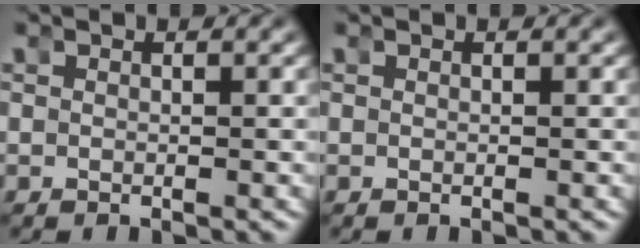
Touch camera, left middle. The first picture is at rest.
{"total": 0.0}